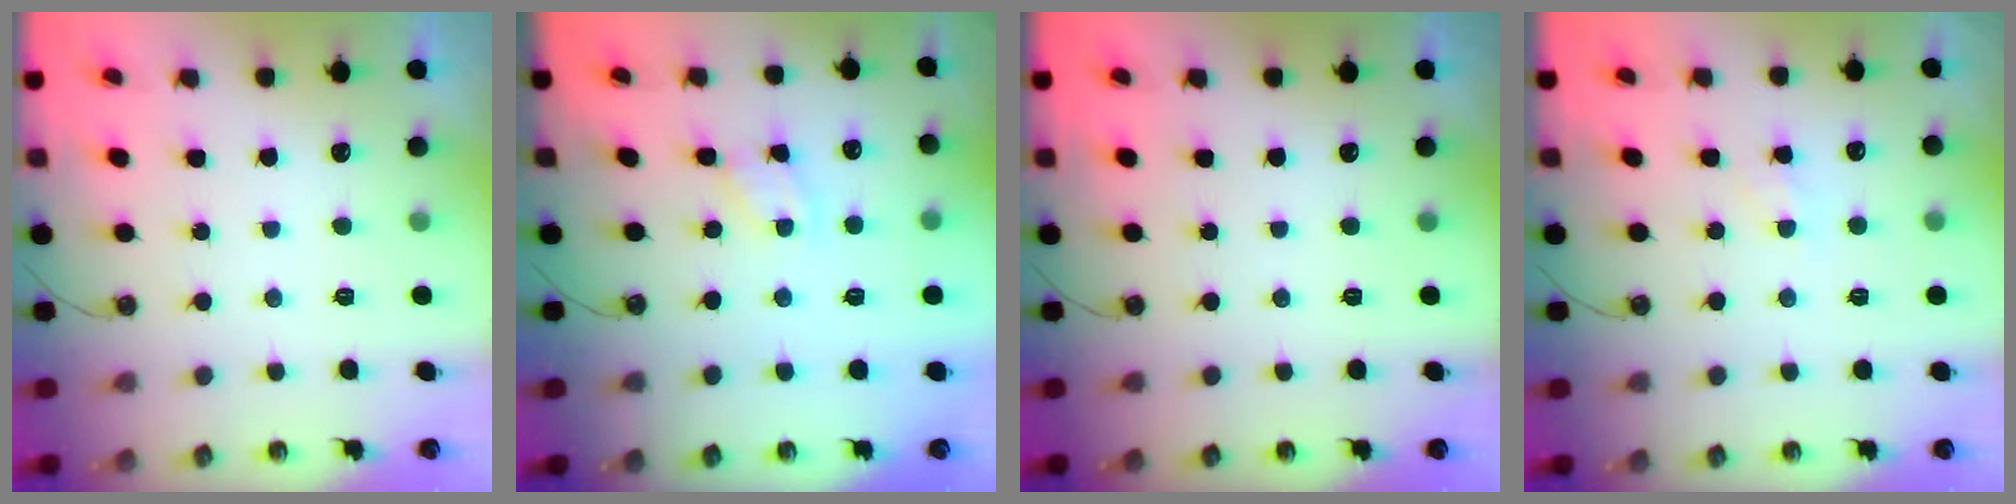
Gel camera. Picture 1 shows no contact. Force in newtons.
{"total": 1.9, "press": 1.8, "slide": 0.3}
{"total": 0.0}
{"total": 4.9, "press": 4.9, "slide": 0.7}